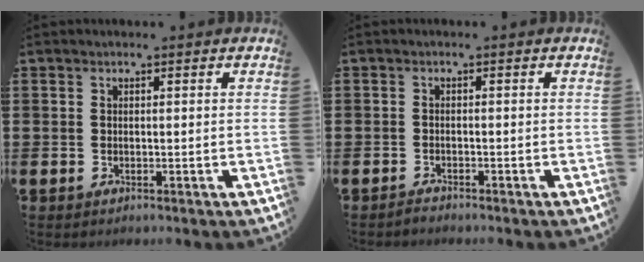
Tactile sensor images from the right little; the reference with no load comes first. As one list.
[{"total": 0.9, "force": [-0.9, 0.1, 0.0], "torque": [-0.003, -0.001, -0.018]}]